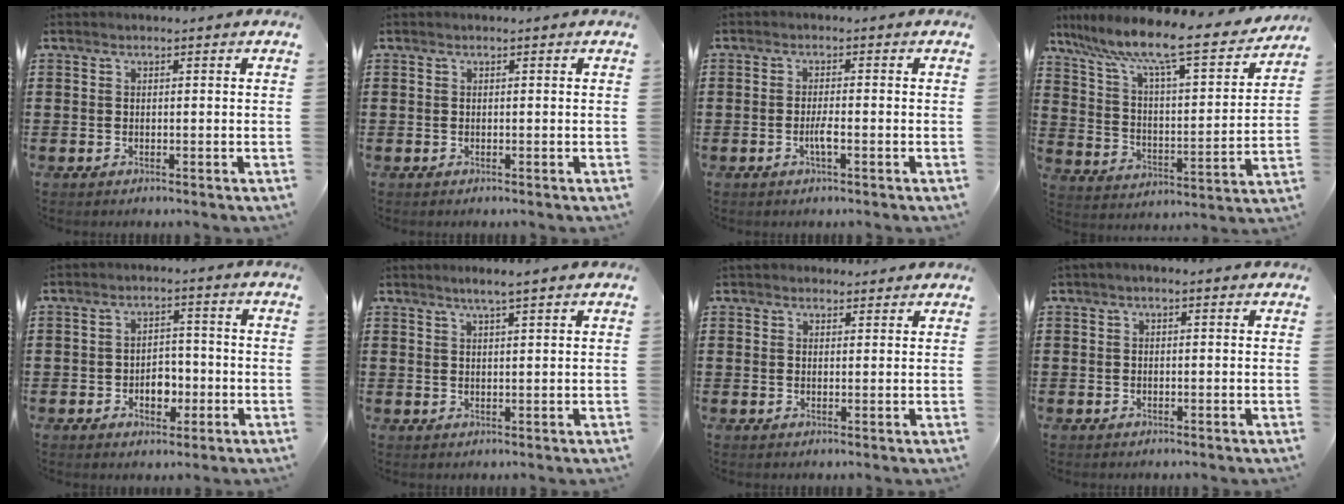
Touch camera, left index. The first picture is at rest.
{"total": 0.0}
{"total": 2.4, "force": [-0.9, 0.3, 2.2], "torque": [-0.046, -0.003, -0.018]}
{"total": 10.6, "force": [8.9, 0.7, 5.7], "torque": [-0.147, -0.060, 0.144]}
{"total": 4.2, "force": [-1.5, 2.8, 2.7], "torque": [-0.046, 0.004, -0.032]}
{"total": 2.4, "force": [1.9, -0.2, 1.5], "torque": [-0.032, 0.003, 0.034]}
{"total": 1.8, "force": [1.6, 0.8, 0.2], "torque": [-0.006, 0.006, 0.031]}
{"total": 0.8, "force": [-0.3, 0.6, 0.3], "torque": [-0.008, 0.004, -0.007]}